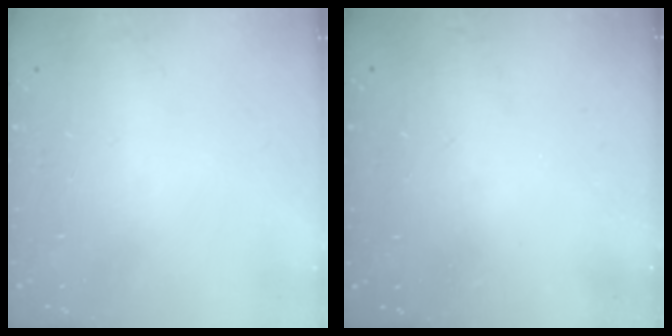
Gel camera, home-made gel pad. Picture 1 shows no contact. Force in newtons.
{"total": 3.2, "press": 3.2, "slide": 0.1}